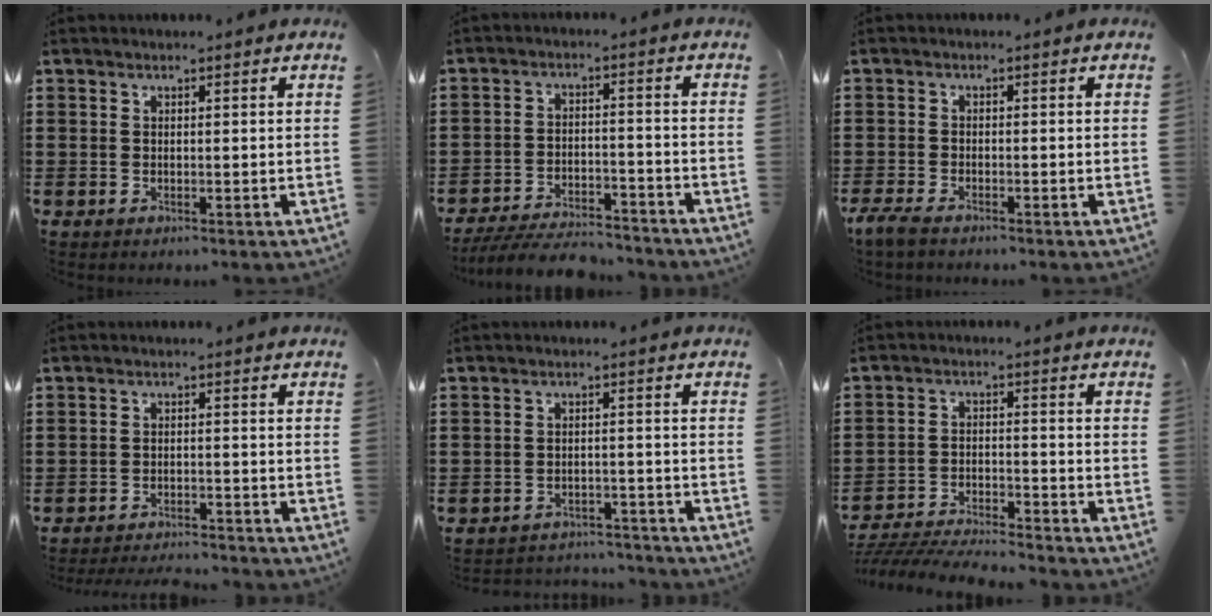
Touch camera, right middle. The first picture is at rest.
{"total": 6.1, "force": [-5.8, 0.7, 1.5], "torque": [-0.034, 0.002, -0.115]}
{"total": 2.2, "force": [-1.8, 0.3, 1.2], "torque": [-0.037, -0.003, -0.039]}
{"total": 2.8, "force": [-2.8, 0.1, 0.3], "torque": [-0.010, -0.002, -0.058]}
{"total": 3.0, "force": [-3.0, 0.2, -0.1], "torque": [-0.007, -0.002, -0.063]}
{"total": 5.5, "force": [-5.4, 0.3, 1.1], "torque": [-0.032, -0.002, -0.110]}